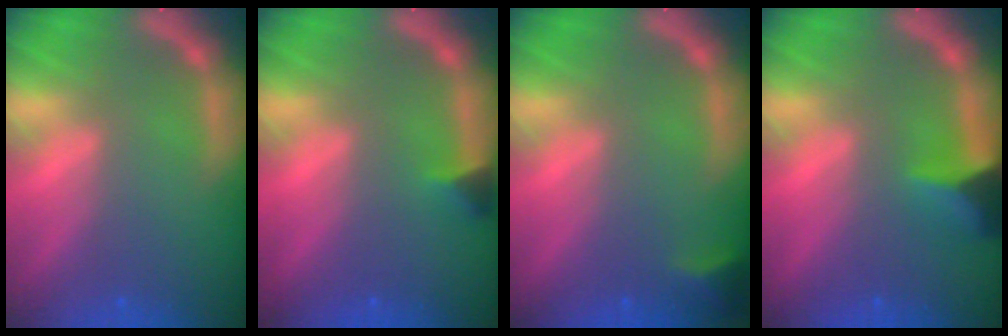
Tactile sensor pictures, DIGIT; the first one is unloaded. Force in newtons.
{"total": 1.4}
{"total": 1.9}
{"total": 4.0}